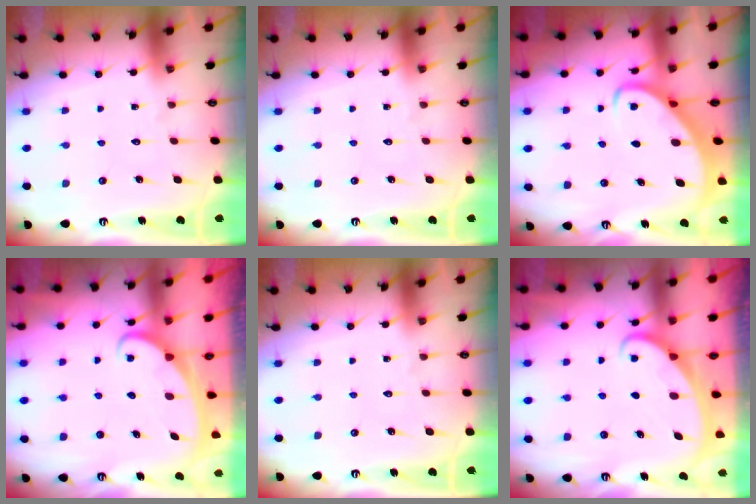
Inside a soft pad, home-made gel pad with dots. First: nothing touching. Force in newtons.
{"total": 0.0}
{"total": 2.9, "press": 2.8, "slide": 0.4}
{"total": 2.6, "press": 2.6, "slide": 0.3}
{"total": 0.0}
{"total": 2.1, "press": 2.1, "slide": 0.1}